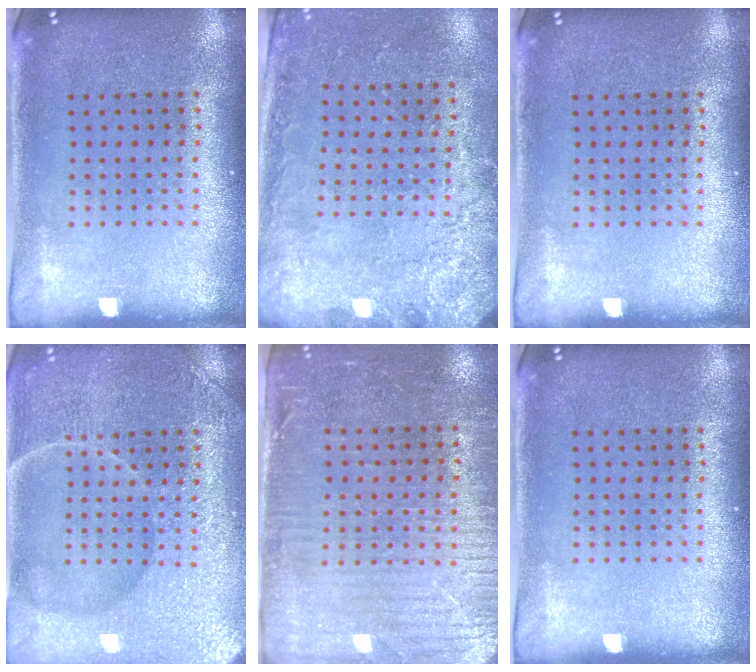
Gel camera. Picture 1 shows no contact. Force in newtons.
{"total": 2.7, "press": 2.2, "slide": 1.5}
{"total": 0.0}
{"total": 4.5, "press": 4.5, "slide": 0.5}
{"total": 3.5, "press": 2.9, "slide": 1.8}
{"total": 0.0}